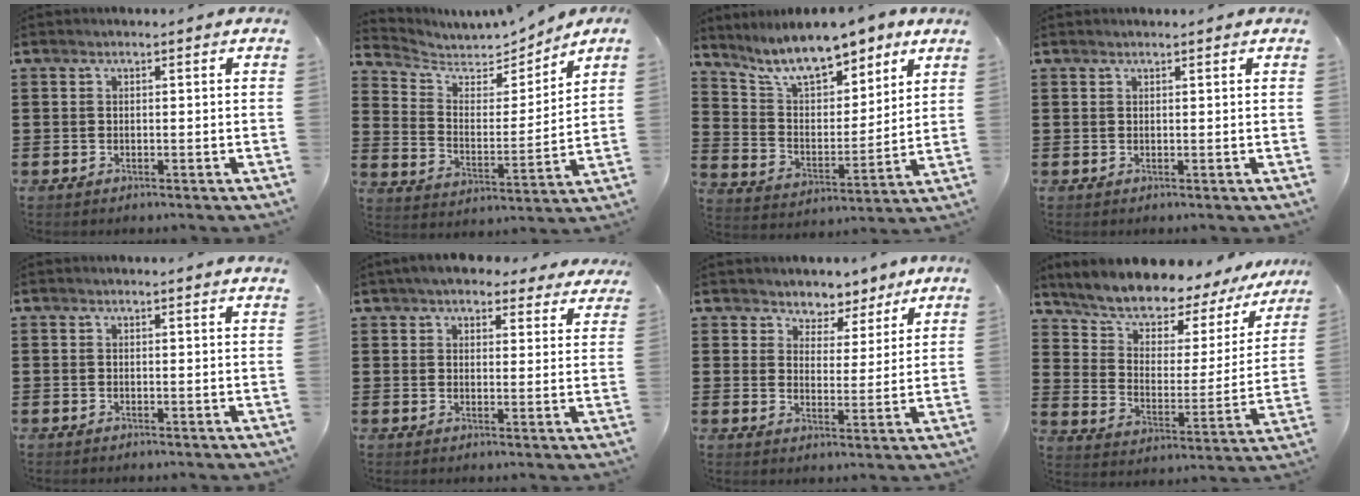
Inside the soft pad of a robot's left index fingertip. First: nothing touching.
{"total": 5.6, "force": [5.1, 2.0, 1.0], "torque": [-0.052, -0.032, 0.088]}
{"total": 10.7, "force": [9.1, 2.7, 4.9], "torque": [-0.123, -0.043, 0.163]}
{"total": 0.5, "force": [0.5, 0.0, 0.2], "torque": [-0.005, -0.001, 0.010]}
{"total": 0.7, "force": [0.6, -0.1, 0.3], "torque": [-0.006, -0.003, 0.013]}
{"total": 5.0, "force": [4.5, 1.4, 1.7], "torque": [-0.050, -0.006, 0.084]}
{"total": 4.2, "force": [3.7, 1.9, -0.3], "torque": [-0.020, -0.016, 0.065]}
{"total": 6.3, "force": [5.8, 1.9, 1.2], "torque": [-0.064, -0.052, 0.097]}